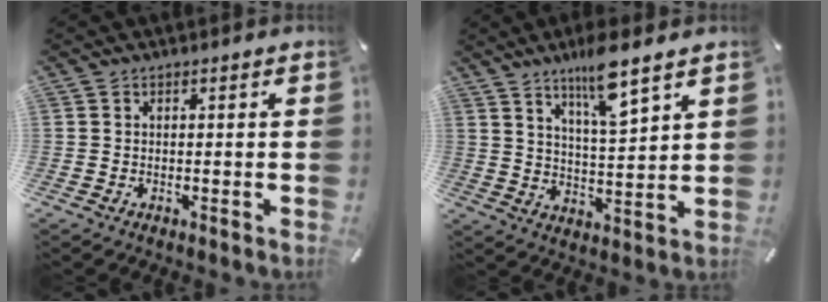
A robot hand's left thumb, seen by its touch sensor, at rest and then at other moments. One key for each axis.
{"total": 10.0, "fx": 7.6, "fy": 1.3, "fz": 6.3, "tx": -0.111, "ty": -0.043, "tz": 0.129}